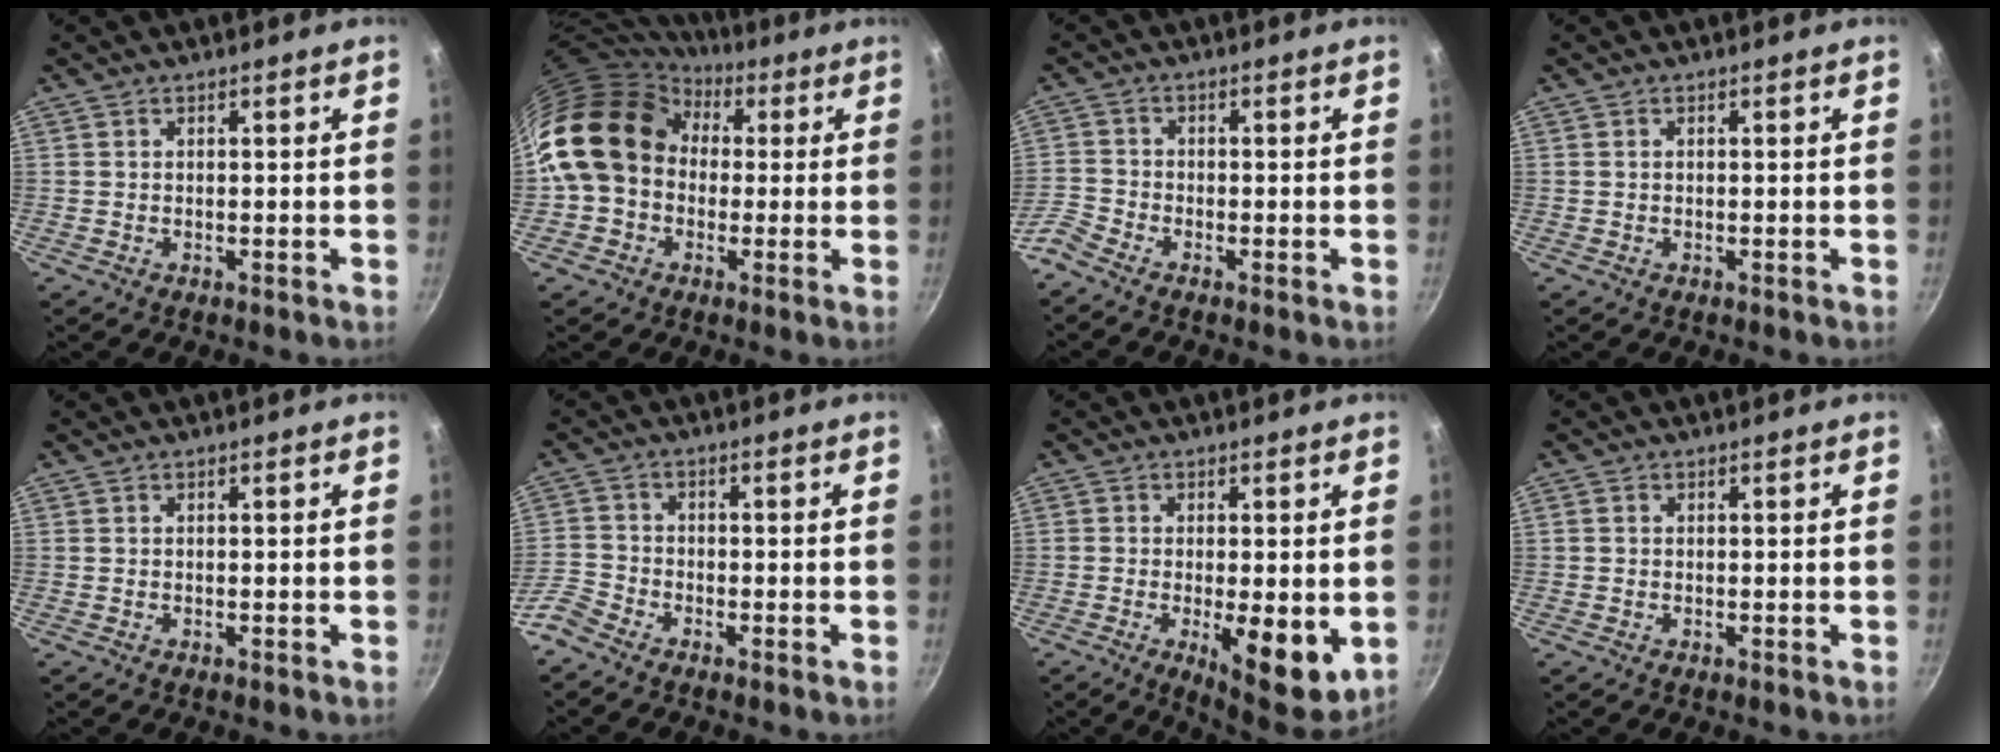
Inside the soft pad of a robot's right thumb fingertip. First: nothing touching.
{"total": 16.4, "force": [2.2, 13.3, 9.3], "torque": [-0.141, 0.037, 0.025]}
{"total": 3.8, "force": [-3.2, 1.6, 1.3], "torque": [-0.034, 0.019, -0.080]}
{"total": 0.0}
{"total": 0.0}
{"total": 4.6, "force": [-3.8, 2.3, 1.3], "torque": [-0.027, 0.027, -0.090]}
{"total": 10.6, "force": [-2.0, 3.7, 9.7], "torque": [-0.122, -0.009, -0.016]}
{"total": 0.5, "force": [0.0, 0.5, 0.2], "torque": [-0.002, 0.002, -0.001]}